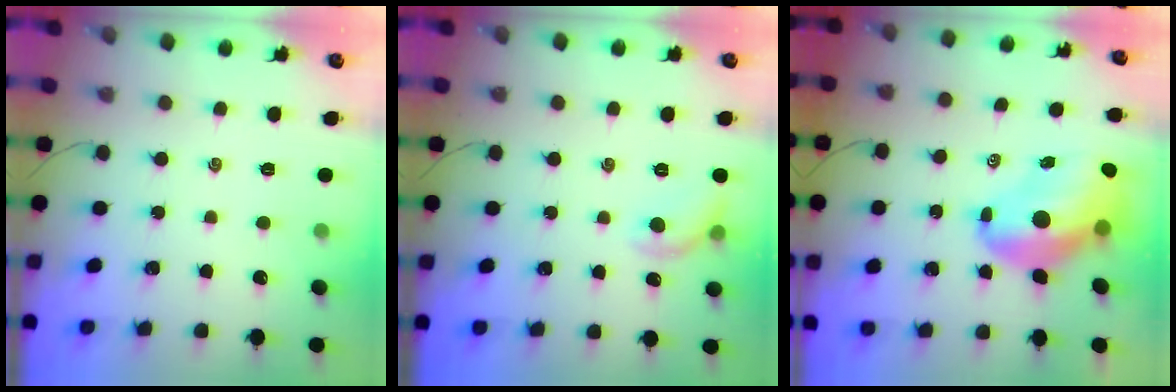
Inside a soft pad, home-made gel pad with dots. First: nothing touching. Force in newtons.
{"total": 6.9, "press": 6.8, "slide": 0.9}
{"total": 13.7, "press": 13.2, "slide": 3.7}